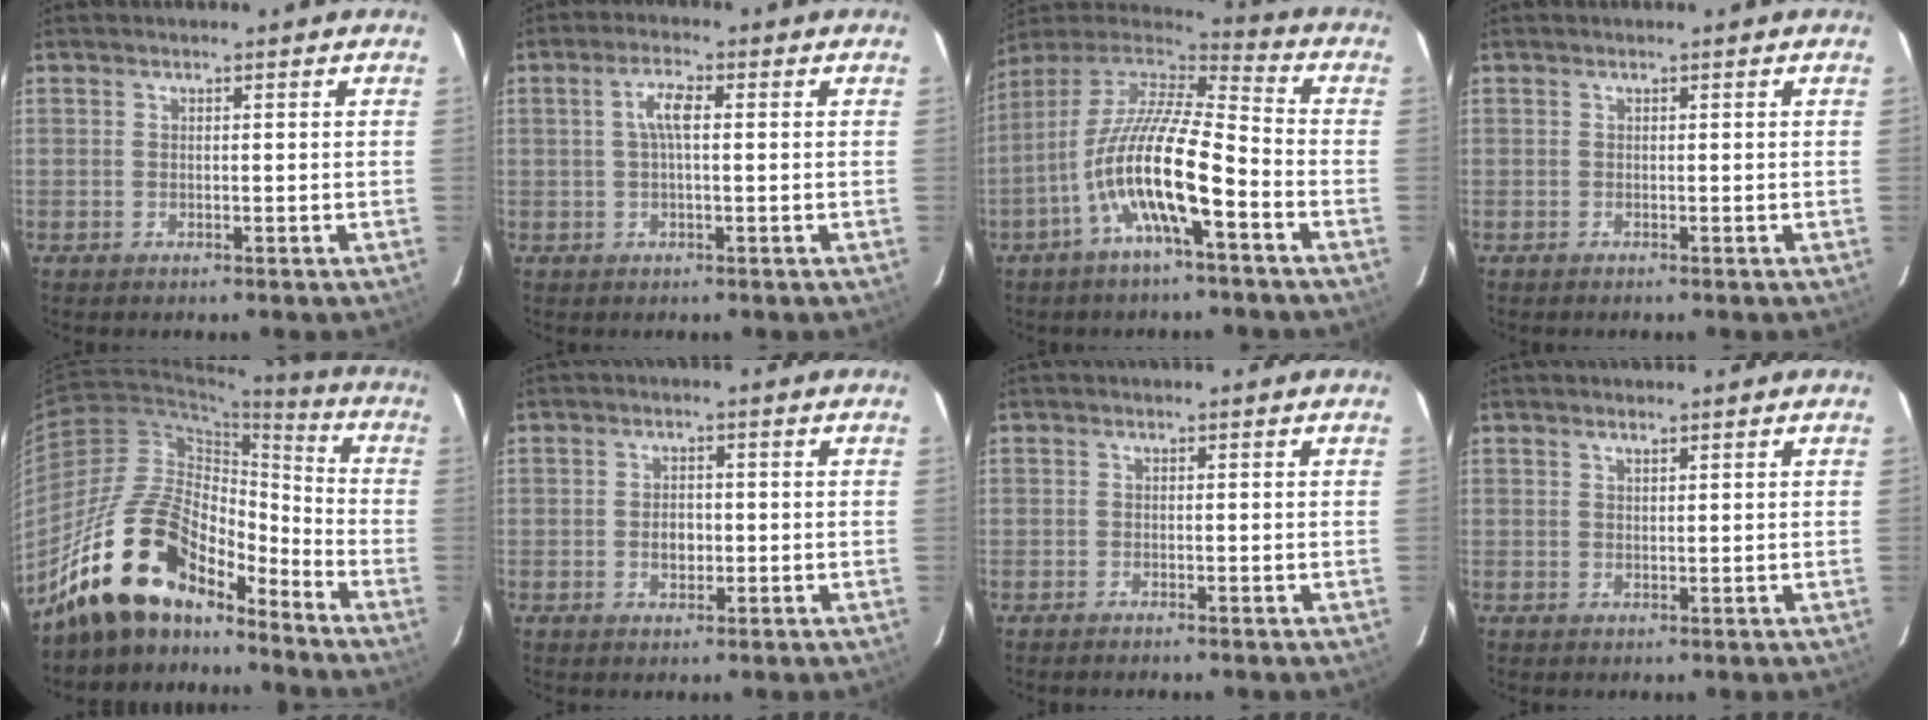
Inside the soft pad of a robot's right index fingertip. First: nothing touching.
{"total": 3.8, "force": [0.5, 1.0, 3.7], "torque": [-0.073, 0.009, 0.009]}
{"total": 16.5, "force": [-6.5, 3.4, 14.8], "torque": [-0.269, -0.012, -0.130]}
{"total": 0.0}
{"total": 19.1, "force": [-15.0, 8.0, 8.6], "torque": [-0.160, 0.020, -0.266]}
{"total": 2.8, "force": [-0.5, 2.1, 1.9], "torque": [-0.032, 0.004, -0.007]}
{"total": 0.7, "force": [-0.7, 0.1, 0.2], "torque": [-0.005, -0.002, -0.013]}
{"total": 1.0, "force": [0.8, 0.3, 0.5], "torque": [-0.008, 0.002, 0.014]}